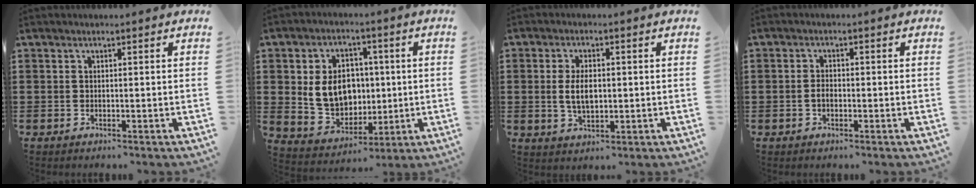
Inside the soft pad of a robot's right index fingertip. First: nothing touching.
{"total": 9.0, "force": [0.9, 7.4, 5.1], "torque": [-0.112, 0.016, 0.017]}
{"total": 4.6, "force": [0.1, 2.2, 4.0], "torque": [-0.079, -0.002, -0.002]}
{"total": 1.6, "force": [-0.5, 0.9, 1.3], "torque": [-0.026, 0.002, -0.009]}